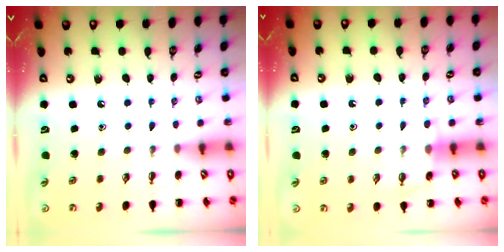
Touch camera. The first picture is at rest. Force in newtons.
{"total": 6.3, "press": 6.1, "slide": 1.3}